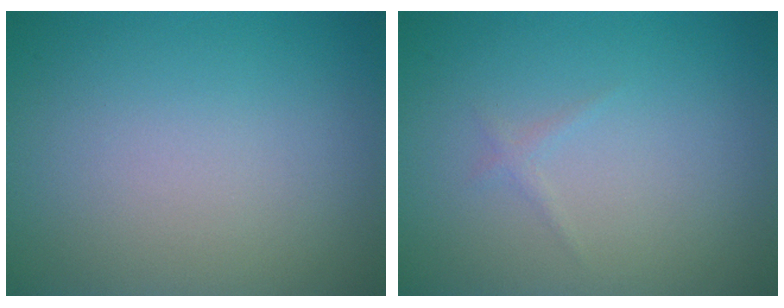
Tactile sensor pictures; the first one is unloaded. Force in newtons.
{"total": 0.6, "press": 0.6, "slide": 0.0}